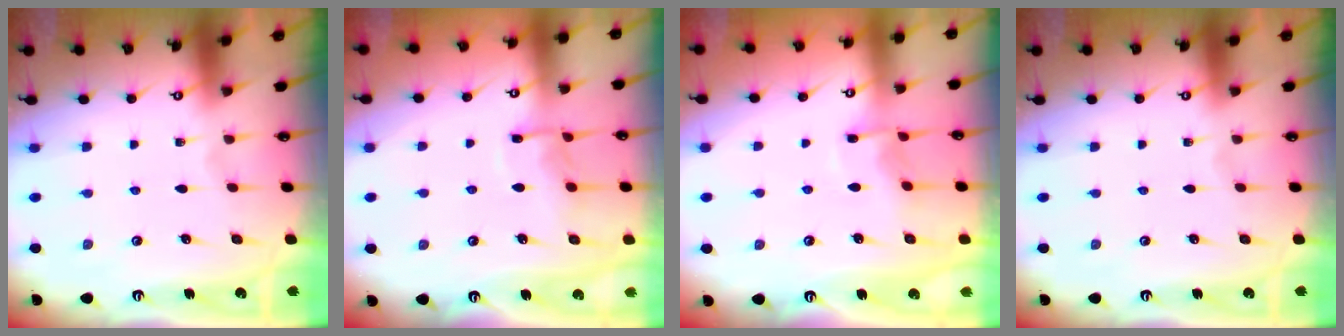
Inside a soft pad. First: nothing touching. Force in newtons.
{"total": 8.2, "press": 8.1, "slide": 0.9}
{"total": 6.5, "press": 6.5, "slide": 0.6}
{"total": 0.0}